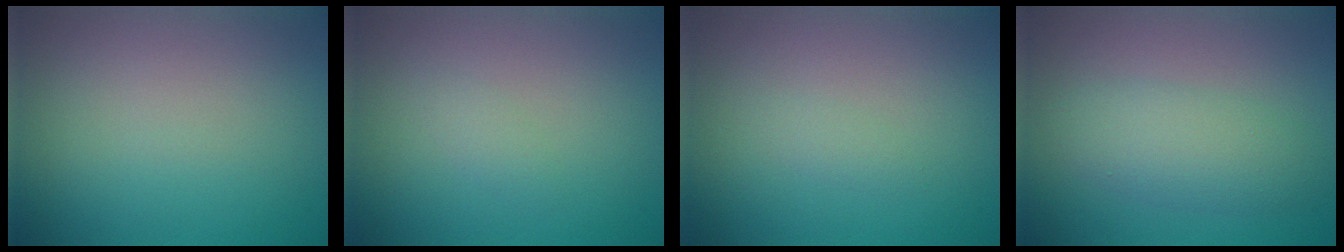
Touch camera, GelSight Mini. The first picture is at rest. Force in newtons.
{"total": 0.9, "press": 0.9, "slide": 0.0}
{"total": 0.7, "press": 0.7, "slide": 0.0}
{"total": 3.8, "press": 3.8, "slide": 0.1}